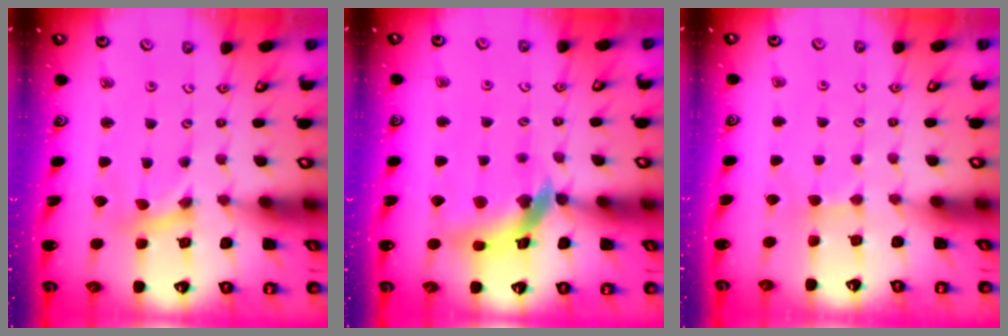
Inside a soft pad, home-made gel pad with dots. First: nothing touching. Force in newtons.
{"total": 11.3, "press": 11.2, "slide": 1.4}
{"total": 2.7, "press": 2.6, "slide": 0.4}